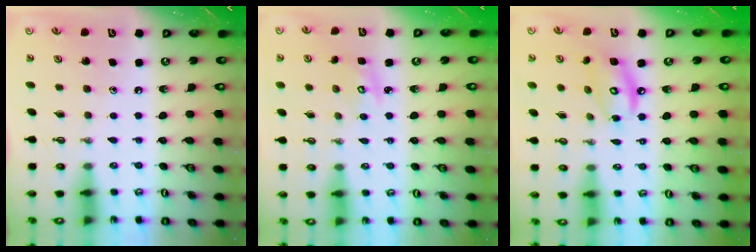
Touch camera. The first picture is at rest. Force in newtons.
{"total": 2.5, "press": 2.5, "slide": 0.3}
{"total": 9.5, "press": 9.5, "slide": 0.7}